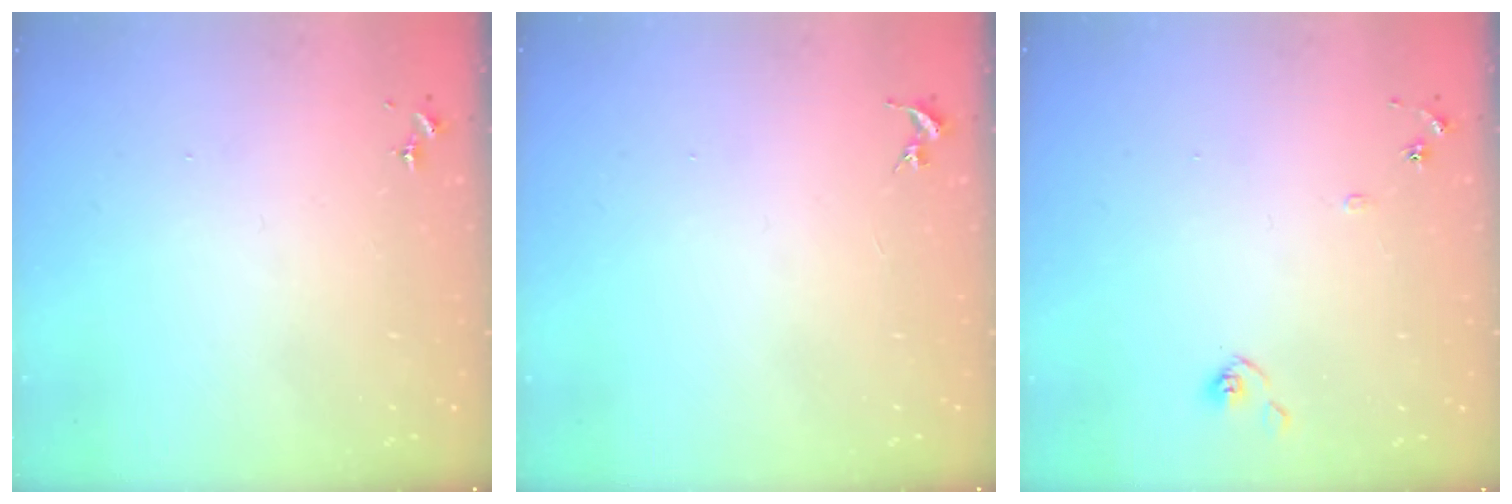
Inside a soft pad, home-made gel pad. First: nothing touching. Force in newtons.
{"total": 0.0}
{"total": 7.4, "press": 7.3, "slide": 0.6}